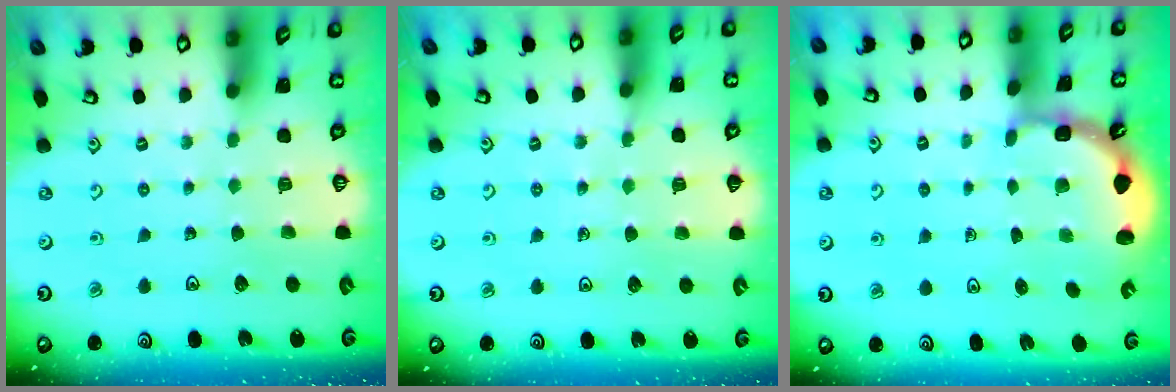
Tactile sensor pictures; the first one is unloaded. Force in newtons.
{"total": 4.6, "press": 4.5, "slide": 0.9}
{"total": 2.0, "press": 1.8, "slide": 0.9}